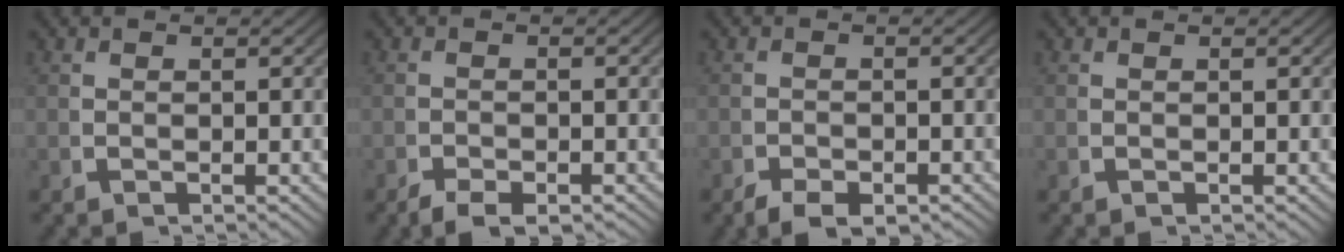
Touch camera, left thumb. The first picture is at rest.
{"total": 2.3, "force": [-1.8, 0.9, 1.1], "torque": [-0.015, -0.011, -0.030]}
{"total": 2.6, "force": [-1.9, 1.1, 1.3], "torque": [-0.015, -0.013, -0.031]}
{"total": 0.0}